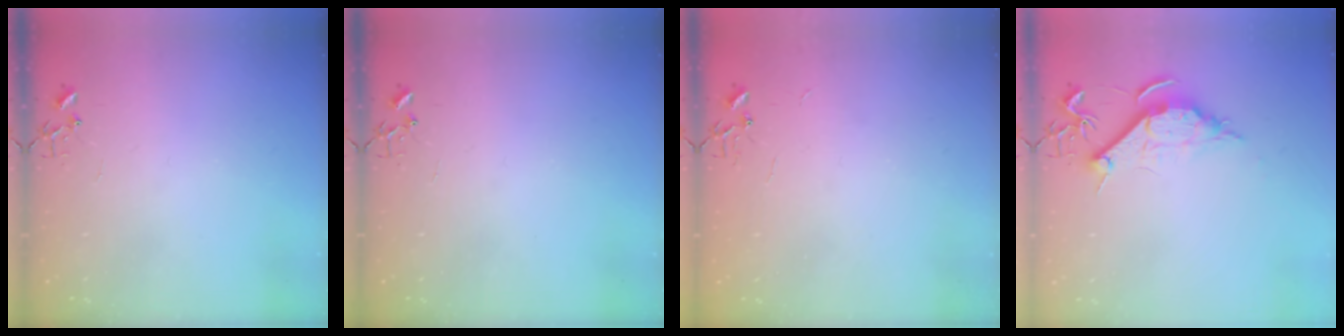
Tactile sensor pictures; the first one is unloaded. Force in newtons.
{"total": 0.0}
{"total": 2.2, "press": 2.2, "slide": 0.3}
{"total": 9.3, "press": 9.2, "slide": 1.0}